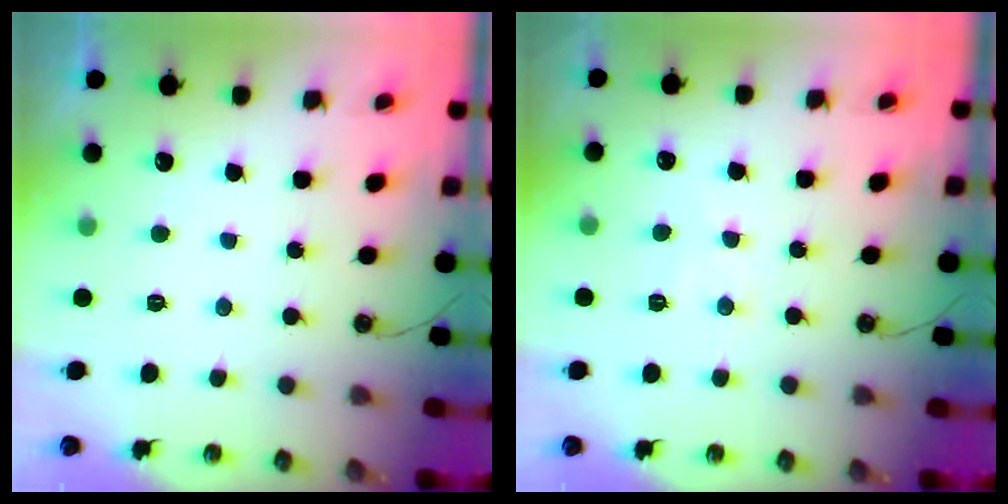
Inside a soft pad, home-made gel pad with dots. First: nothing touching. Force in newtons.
{"total": 6.3, "press": 6.2, "slide": 0.8}